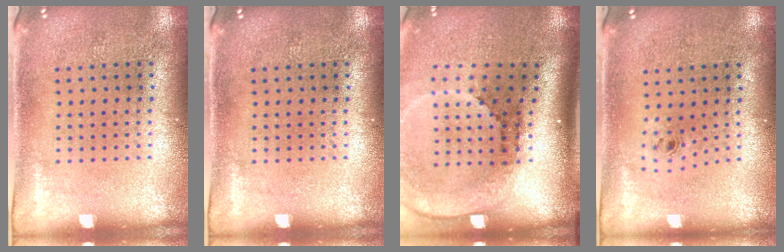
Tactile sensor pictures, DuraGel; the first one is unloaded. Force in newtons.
{"total": 0.0}
{"total": 2.7, "press": 1.8, "slide": 2.0}
{"total": 0.7, "press": 0.3, "slide": 0.6}